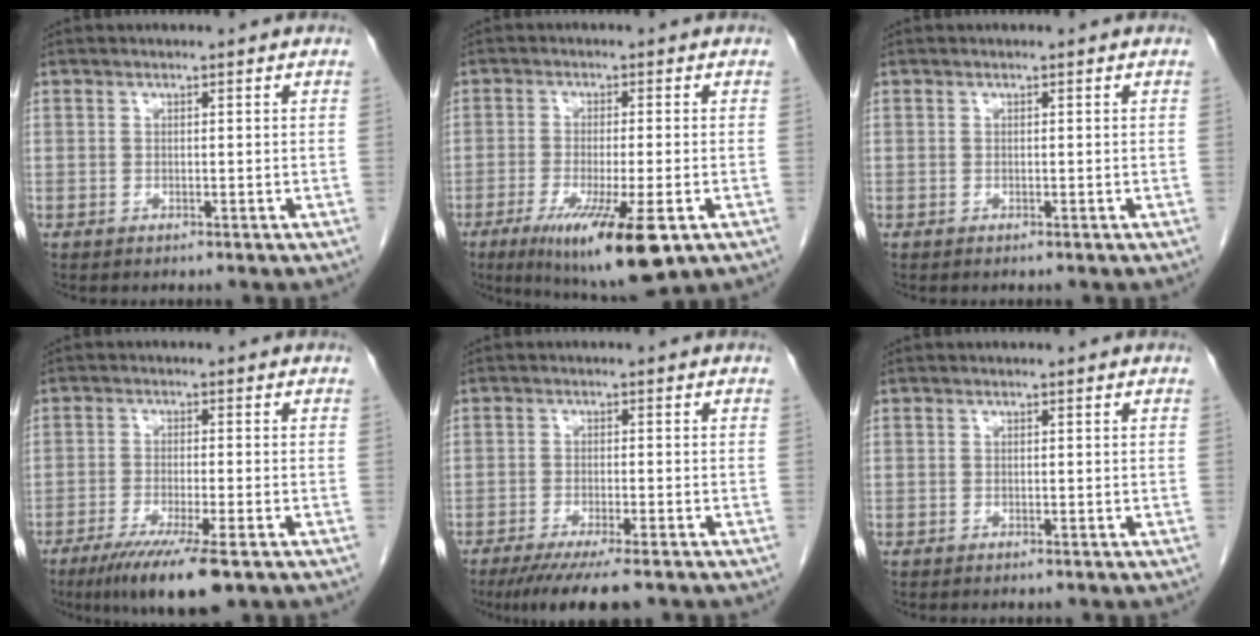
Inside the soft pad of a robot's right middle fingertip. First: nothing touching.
{"total": 12.4, "force": [-6.2, 1.7, 10.6], "torque": [-0.165, -0.034, -0.094]}
{"total": 0.0}
{"total": 9.9, "force": [-6.4, 0.8, 7.5], "torque": [-0.125, -0.025, -0.100]}
{"total": 9.0, "force": [-6.8, 1.1, 5.7], "torque": [-0.081, -0.017, -0.104]}
{"total": 0.0}